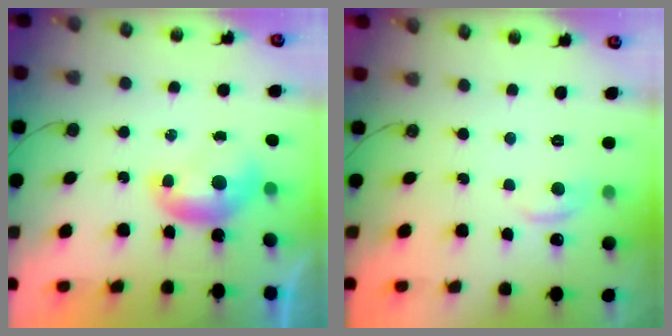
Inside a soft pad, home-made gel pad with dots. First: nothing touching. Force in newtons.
{"total": 2.1, "press": 2.0, "slide": 0.8}